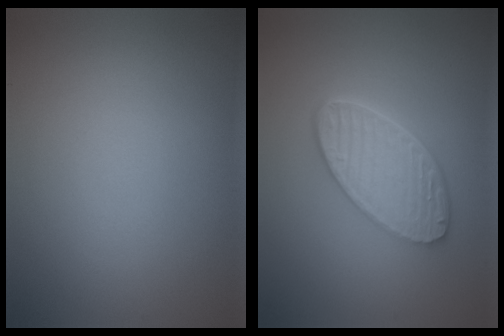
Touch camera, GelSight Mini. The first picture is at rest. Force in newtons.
{"total": 6.0, "press": 4.5, "slide": 3.9}